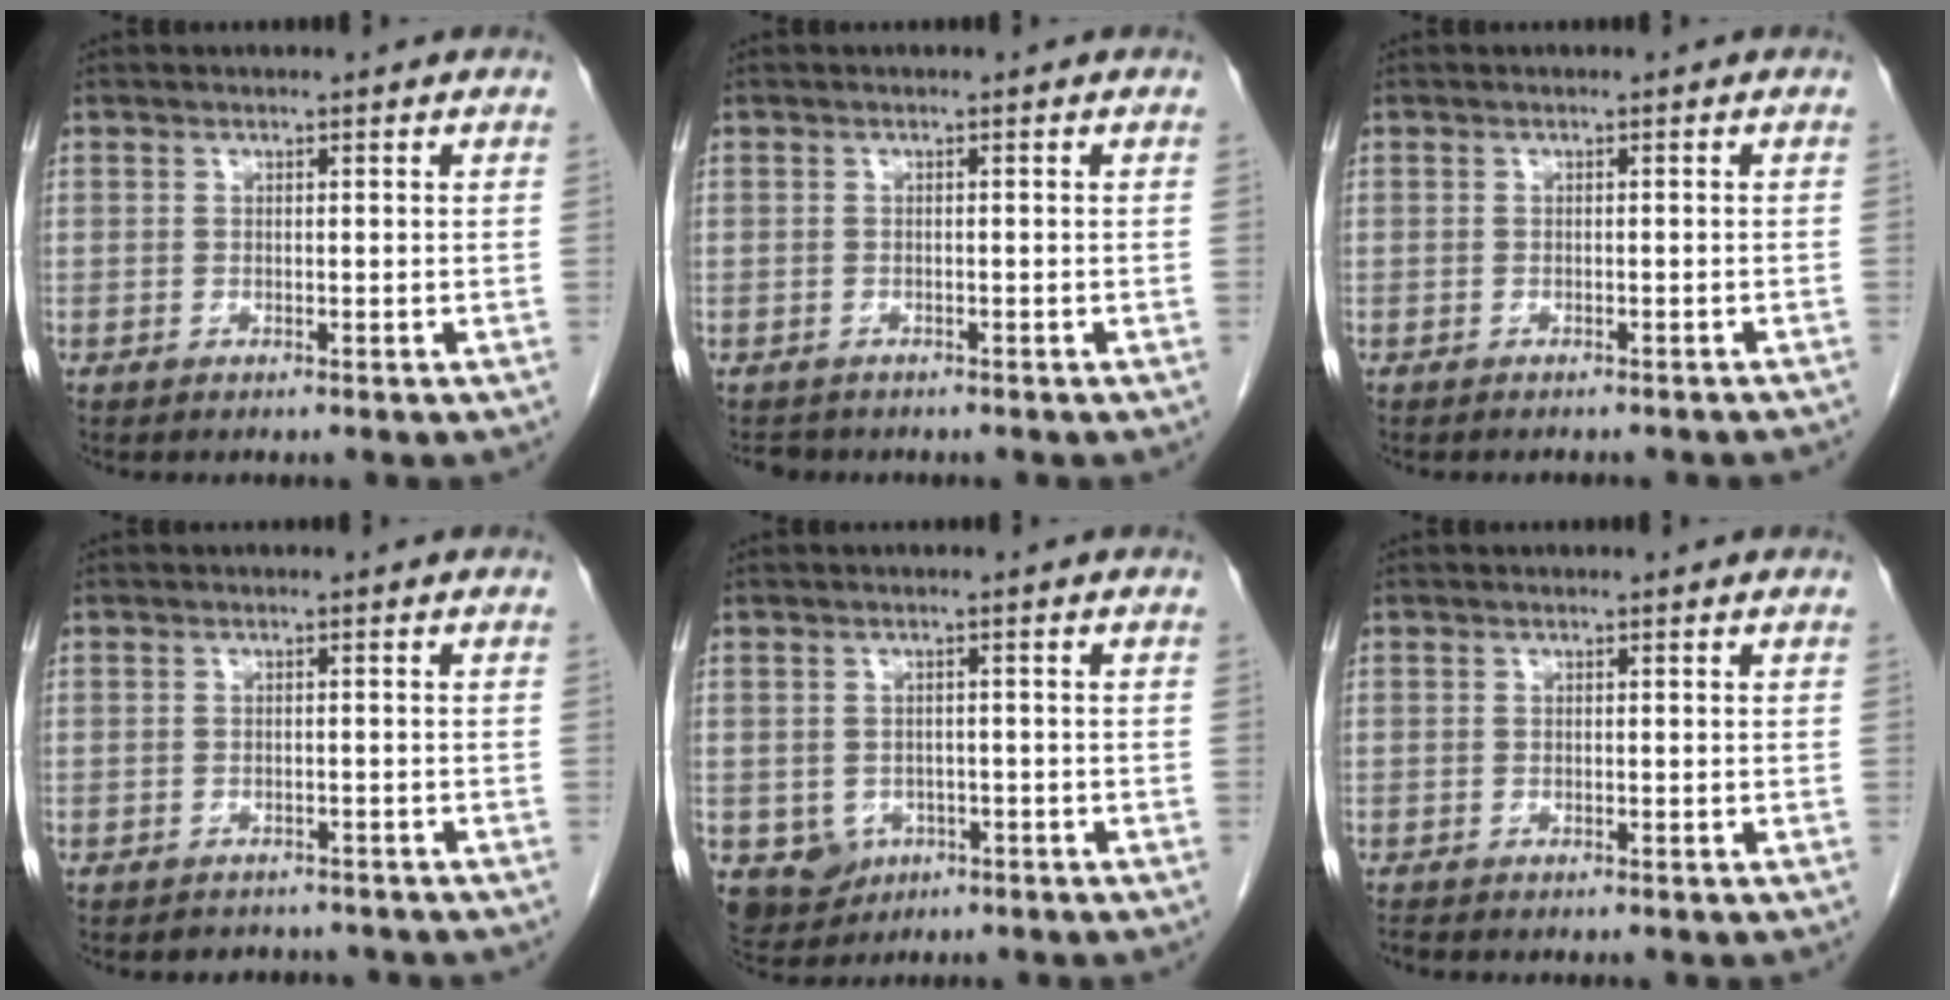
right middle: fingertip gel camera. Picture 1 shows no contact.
{"total": 2.0, "force": [-1.8, 1.0, 0.1], "torque": [-0.006, -0.002, -0.025]}
{"total": 4.8, "force": [-4.4, 0.9, 1.8], "torque": [-0.027, -0.007, -0.047]}
{"total": 3.9, "force": [-3.5, 1.6, 0.3], "torque": [-0.003, 0.002, -0.043]}
{"total": 5.5, "force": [-2.2, 4.8, 1.5], "torque": [-0.030, 0.001, -0.023]}
{"total": 0.5, "force": [-0.5, -0.2, 0.0], "torque": [-0.011, -0.006, -0.012]}